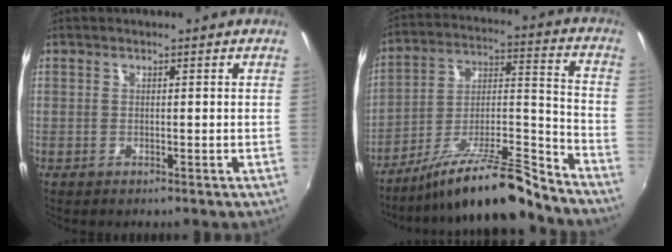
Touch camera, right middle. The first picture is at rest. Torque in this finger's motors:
{"motor_torque": [1.11, -1.03, 0.53, 0.21]}